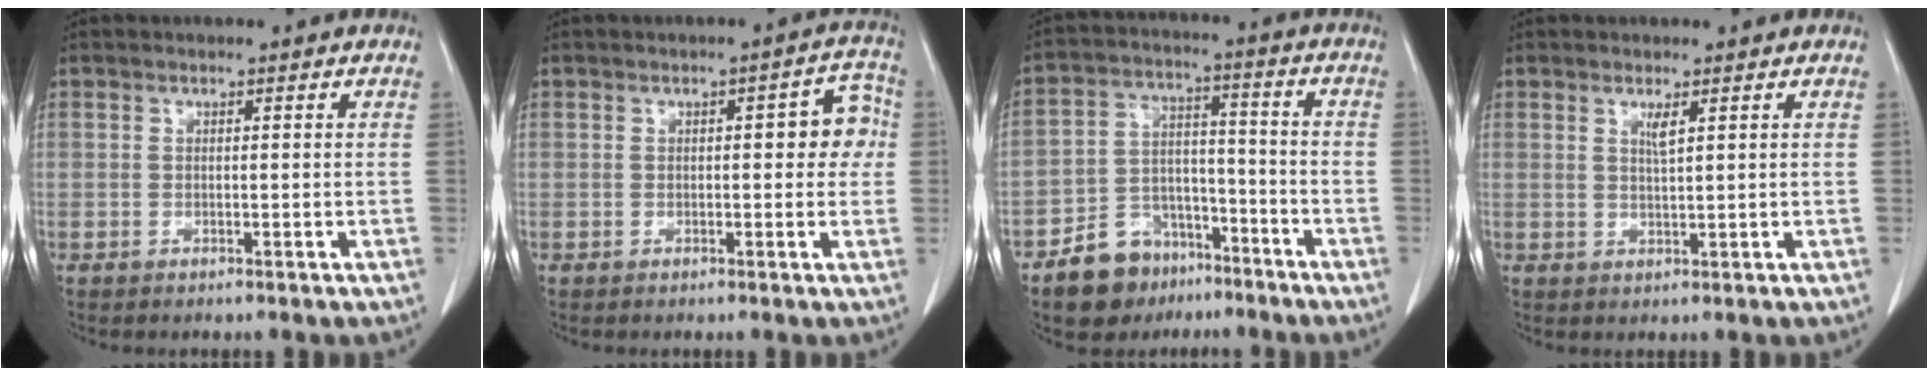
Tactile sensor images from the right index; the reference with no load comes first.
{"total": 5.1, "force": [0.5, 2.1, 4.7], "torque": [-0.044, 0.026, 0.001]}
{"total": 10.3, "force": [-7.2, 6.6, 3.1], "torque": [-0.055, 0.028, -0.119]}
{"total": 1.7, "force": [0.9, 0.0, 1.4], "torque": [-0.030, -0.004, 0.018]}